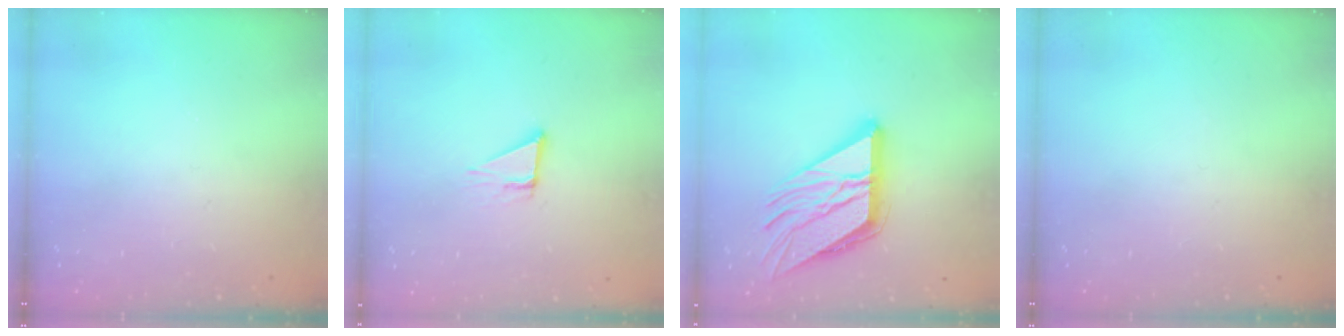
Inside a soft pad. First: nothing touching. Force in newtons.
{"total": 3.8, "press": 3.7, "slide": 0.4}
{"total": 18.0, "press": 17.9, "slide": 2.5}
{"total": 0.0}